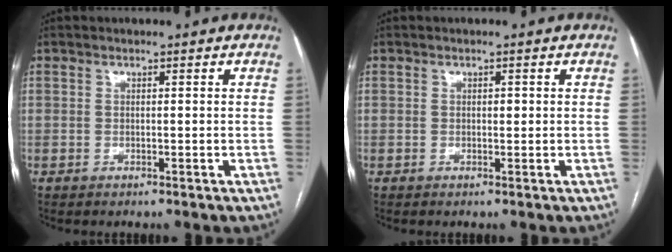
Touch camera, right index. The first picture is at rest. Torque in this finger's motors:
{"motor_torque": [0.39, 0.23, 0.00, 0.02]}